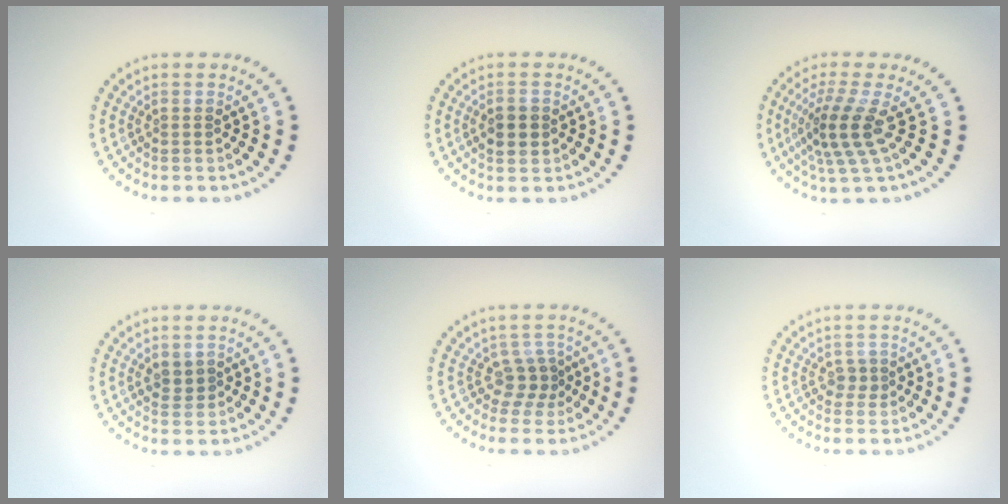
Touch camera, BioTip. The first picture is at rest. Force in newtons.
{"total": 2.5, "press": 2.4, "slide": 0.3}
{"total": 4.1, "press": 2.9, "slide": 2.9}
{"total": 1.3, "press": 1.2, "slide": 0.6}
{"total": 2.0, "press": 1.4, "slide": 1.4}
{"total": 1.2, "press": 1.0, "slide": 0.6}